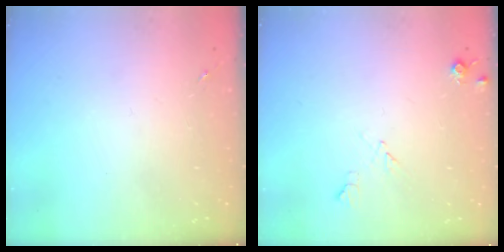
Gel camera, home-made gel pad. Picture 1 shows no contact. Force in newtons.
{"total": 5.8, "press": 5.8, "slide": 0.8}